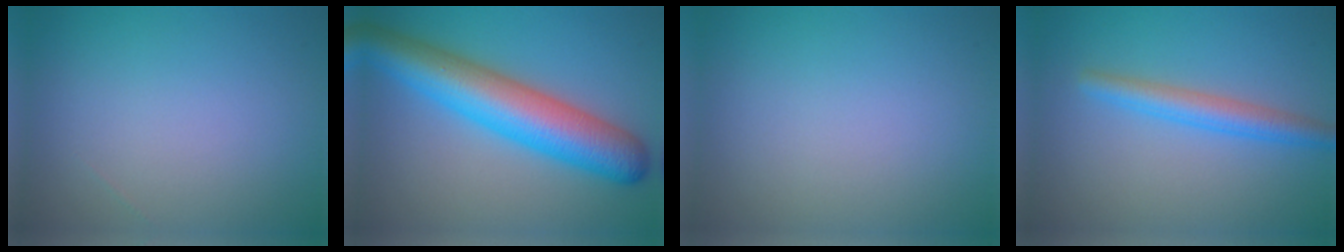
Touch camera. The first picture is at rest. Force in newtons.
{"total": 9.2, "press": 9.2, "slide": 0.1}
{"total": 0.0}
{"total": 3.0, "press": 3.0, "slide": 0.1}